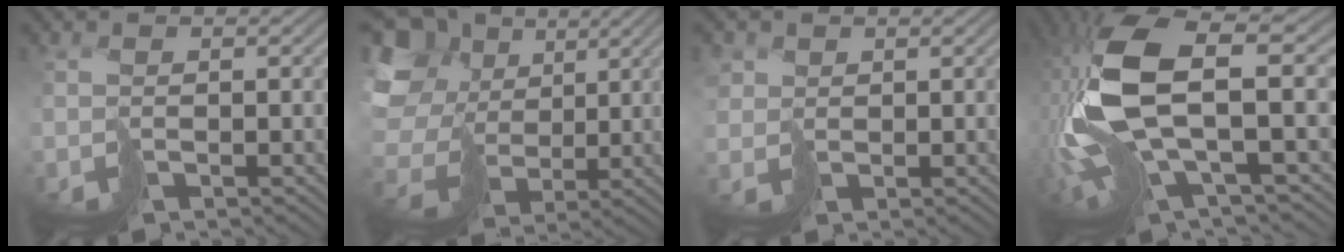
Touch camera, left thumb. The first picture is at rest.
{"total": 18.1, "force": [4.4, 14.6, 9.8], "torque": [-0.311, 0.020, 0.100]}
{"total": 2.8, "force": [1.2, 2.5, 0.7], "torque": [-0.035, 0.003, 0.023]}
{"total": 15.5, "force": [0.2, 6.2, 14.2], "torque": [-0.364, -0.022, 0.019]}